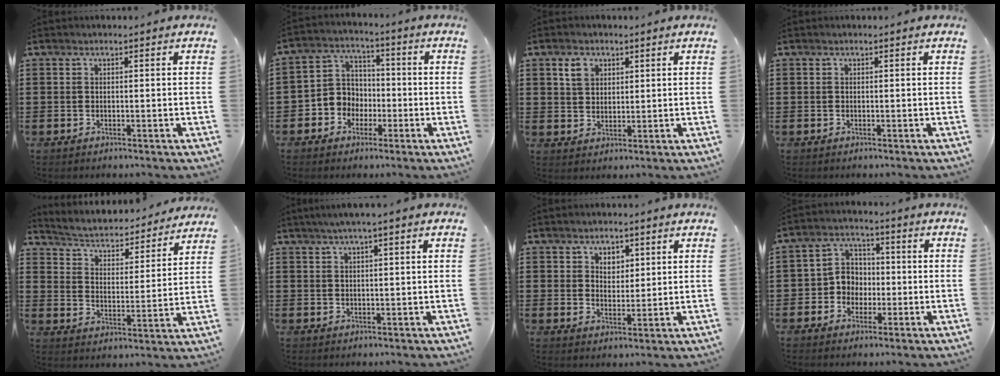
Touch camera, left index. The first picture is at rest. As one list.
[{"total": 5.4, "force": [-1.7, 5.0, 1.1], "torque": [-0.045, 0.009, -0.037]}, {"total": 3.7, "force": [2.1, 2.6, 1.6], "torque": [-0.026, 0.002, 0.036]}, {"total": 0.0}, {"total": 3.2, "force": [3.0, 0.7, 0.9], "torque": [-0.038, -0.029, 0.040]}, {"total": 2.1, "force": [1.4, -0.3, 1.6], "torque": [-0.032, 0.001, 0.025]}, {"total": 3.0, "force": [2.1, 1.9, 0.9], "torque": [-0.017, 0.005, 0.035]}, {"total": 5.1, "force": [-1.3, 4.7, 1.7], "torque": [-0.054, 0.013, -0.030]}]